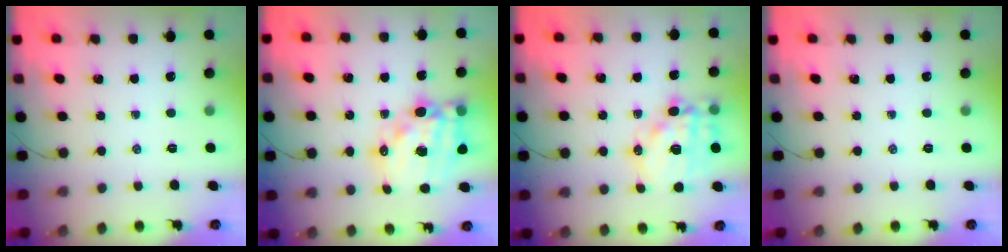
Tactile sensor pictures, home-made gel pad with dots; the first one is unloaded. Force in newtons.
{"total": 17.3, "press": 16.8, "slide": 3.8}
{"total": 15.7, "press": 15.3, "slide": 3.6}
{"total": 0.0}